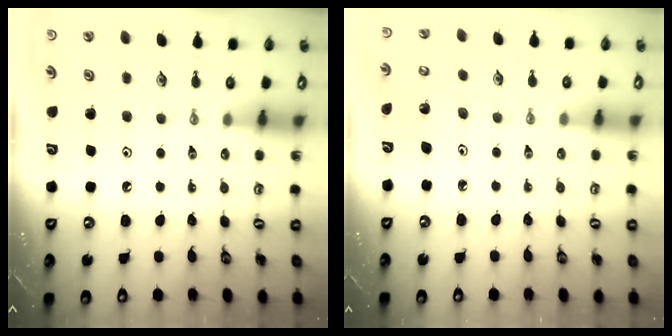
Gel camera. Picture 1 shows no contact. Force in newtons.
{"total": 3.5, "press": 3.2, "slide": 1.3}